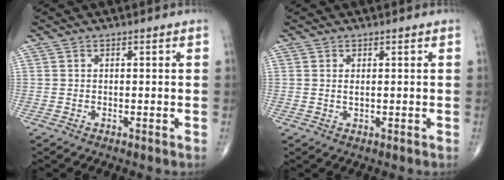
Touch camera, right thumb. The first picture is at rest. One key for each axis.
{"total": 1.0, "fx": 0.3, "fy": 0.3, "fz": 0.9, "tx": -0.017, "ty": -0.002, "tz": 0.007}